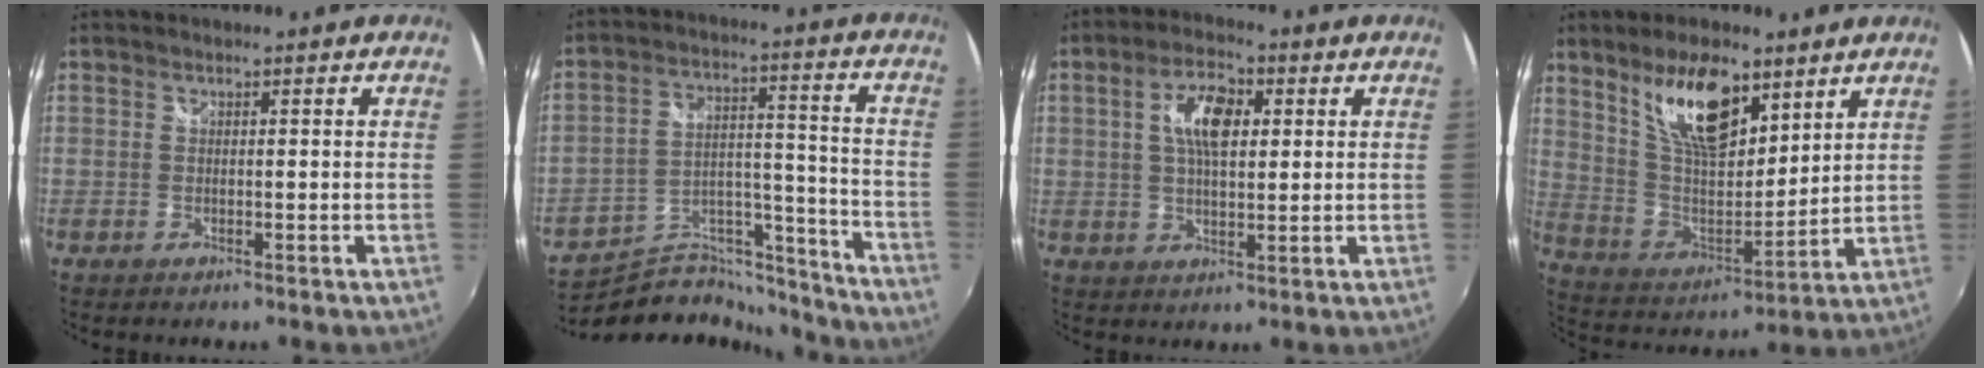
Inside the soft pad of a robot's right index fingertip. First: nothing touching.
{"total": 14.5, "force": [-13.4, 4.9, 2.4], "torque": [-0.031, 0.060, -0.208]}
{"total": 8.2, "force": [2.0, 3.9, 6.9], "torque": [-0.123, 0.015, 0.035]}
{"total": 16.2, "force": [9.4, 6.8, 11.2], "torque": [-0.198, -0.002, 0.182]}